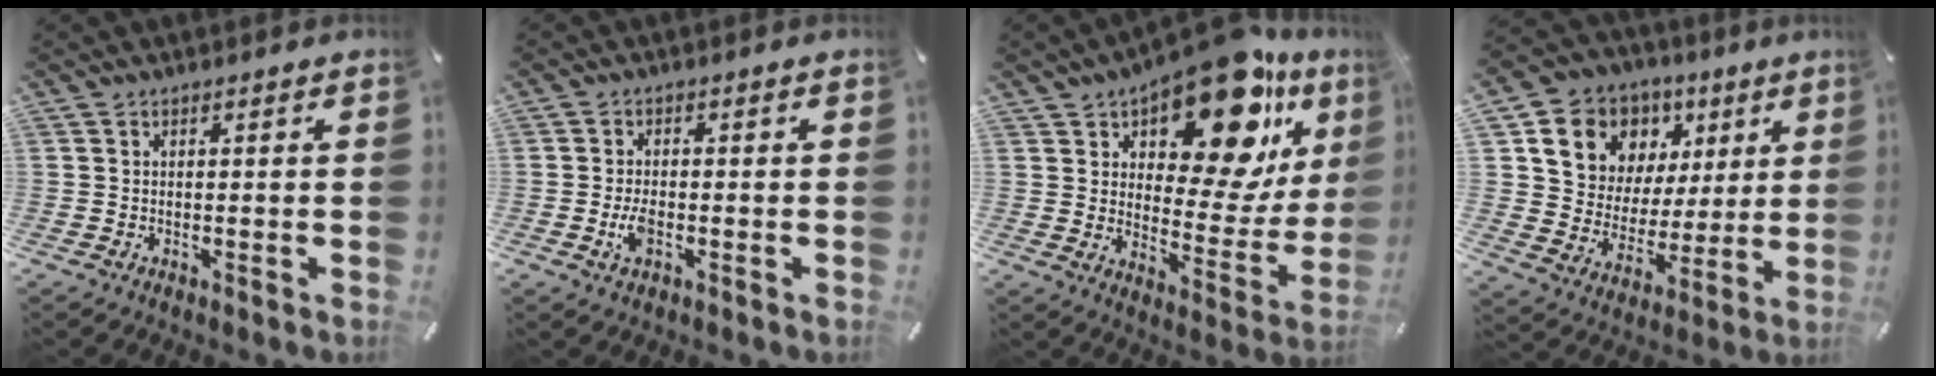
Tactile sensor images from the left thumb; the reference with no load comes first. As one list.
[{"total": 3.6, "force": [-1.1, 2.0, 2.9], "torque": [-0.070, -0.002, -0.024]}, {"total": 21.2, "force": [14.8, 8.9, 12.3], "torque": [-0.171, -0.112, 0.243]}, {"total": 13.4, "force": [6.5, 11.2, 3.6], "torque": [-0.068, -0.039, 0.128]}]